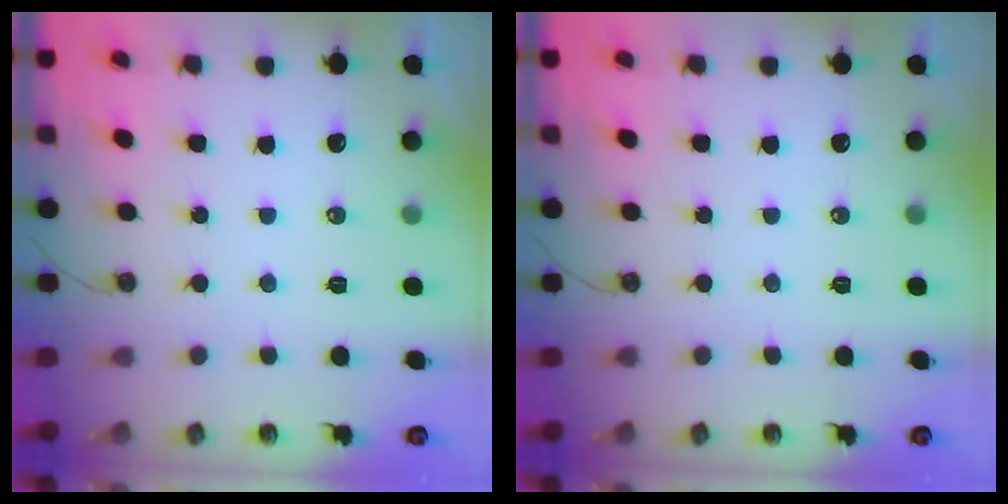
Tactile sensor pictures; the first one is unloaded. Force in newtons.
{"total": 0.0}